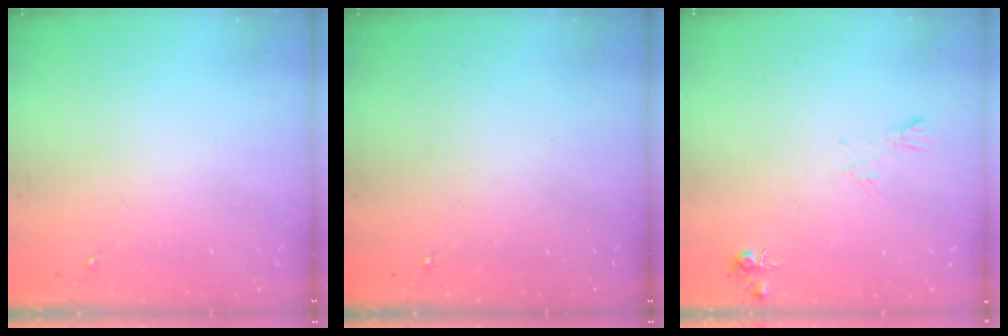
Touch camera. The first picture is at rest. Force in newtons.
{"total": 0.0}
{"total": 5.2, "press": 5.2, "slide": 0.7}